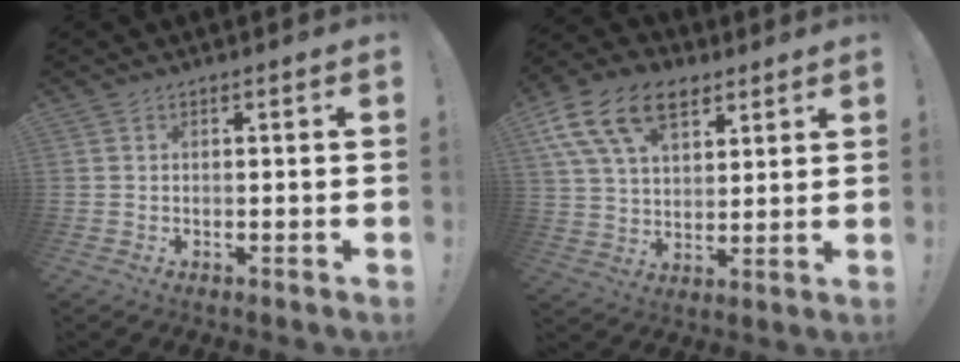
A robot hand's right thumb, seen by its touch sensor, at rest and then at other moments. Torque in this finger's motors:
{"motor_torque": [0.90, 2.33, 0.41, 0.04, 0.27]}